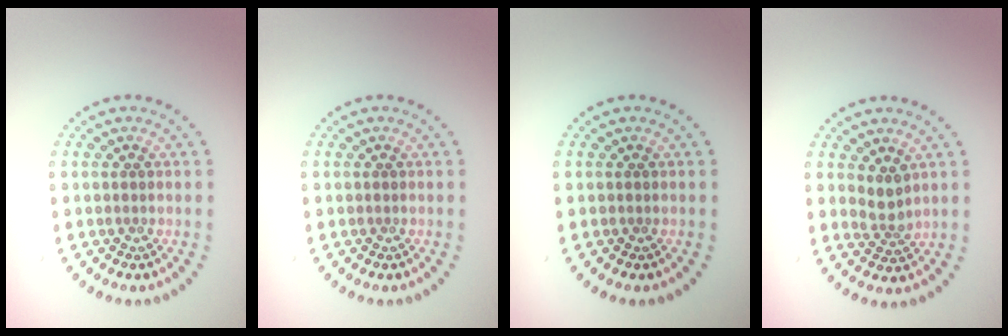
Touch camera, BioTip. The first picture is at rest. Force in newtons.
{"total": 0.0}
{"total": 0.0}
{"total": 1.8, "press": 1.4, "slide": 1.1}